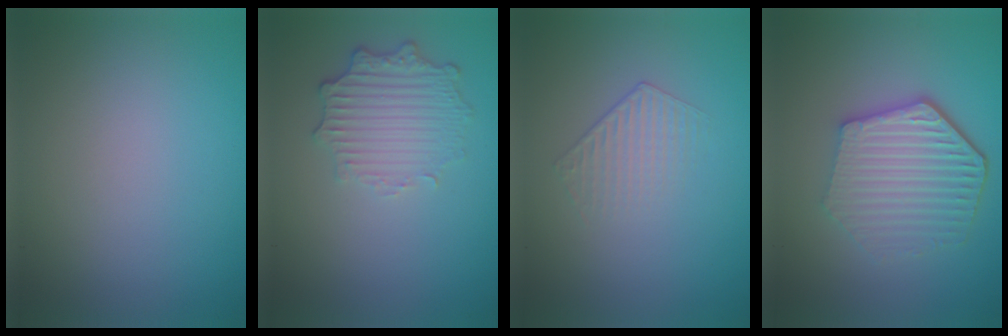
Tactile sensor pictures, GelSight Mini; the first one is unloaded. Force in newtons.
{"total": 3.5, "press": 2.9, "slide": 2.0}
{"total": 1.3, "press": 0.6, "slide": 1.2}
{"total": 5.8, "press": 4.4, "slide": 3.7}